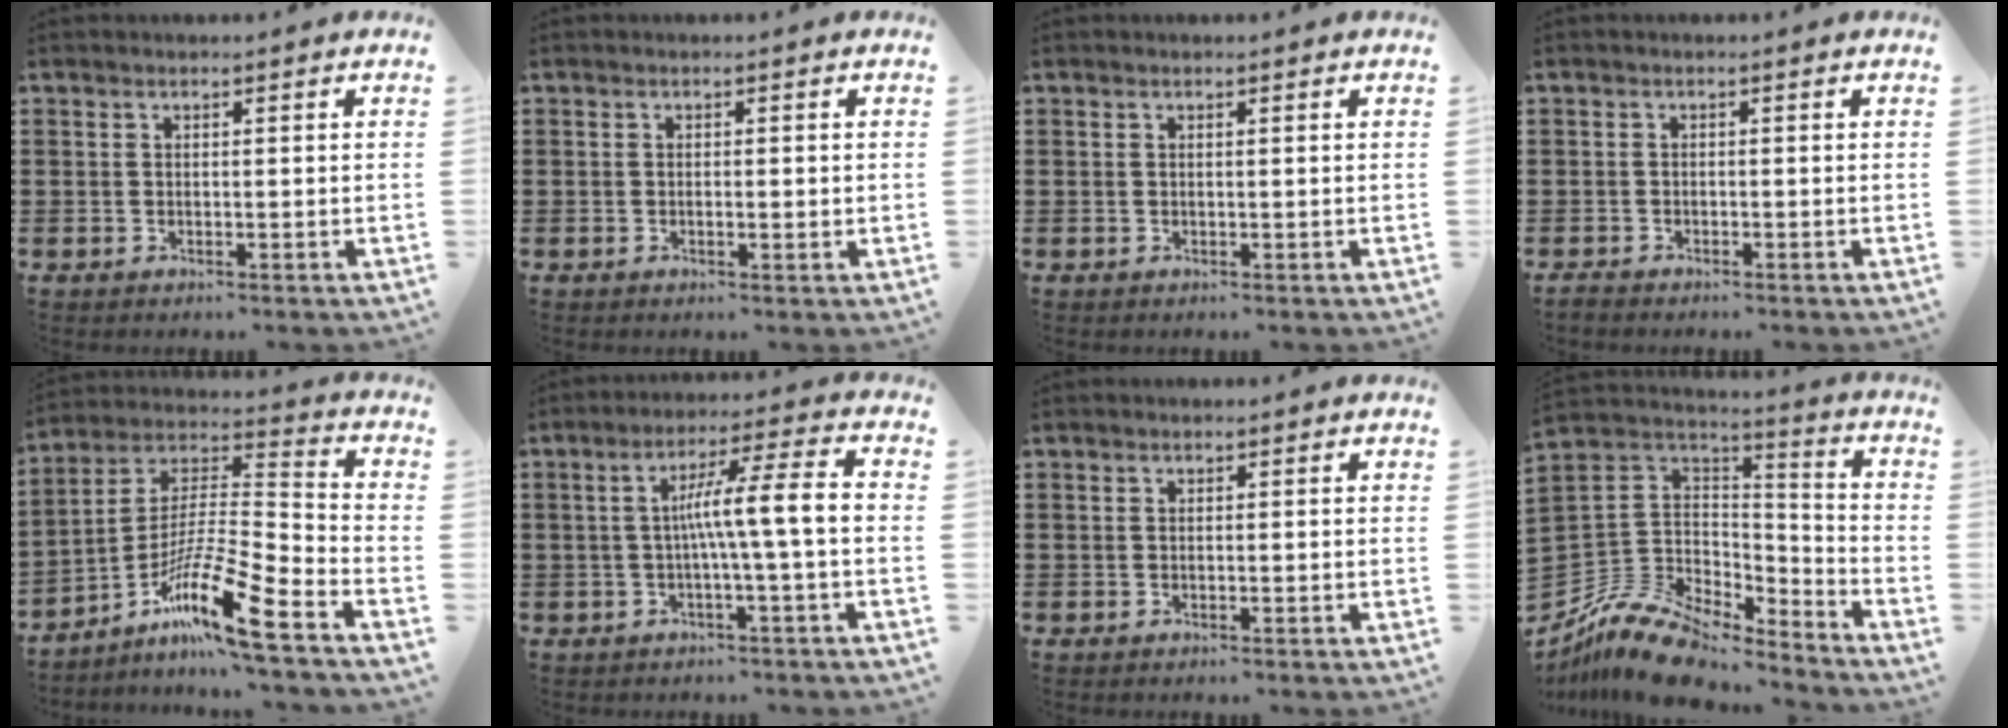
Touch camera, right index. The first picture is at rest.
{"total": 0.9, "force": [-0.1, 0.3, 0.8], "torque": [-0.015, -0.001, -0.002]}
{"total": 0.0}
{"total": 1.1, "force": [-1.0, 0.3, -0.1], "torque": [-0.001, 0.003, -0.023]}
{"total": 13.8, "force": [-9.2, 1.2, 10.2], "torque": [-0.195, 0.003, -0.176]}
{"total": 7.7, "force": [-0.8, -0.1, 7.7], "torque": [-0.140, 0.004, -0.023]}
{"total": 0.0}
{"total": 11.8, "force": [-9.2, 5.9, 4.4], "torque": [-0.115, 0.018, -0.180]}